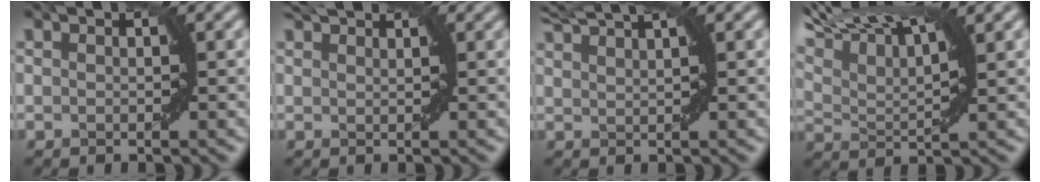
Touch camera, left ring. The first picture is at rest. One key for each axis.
{"total": 2.3, "fx": 2.0, "fy": 0.4, "fz": 1.0, "tx": -0.007, "ty": 0.006, "tz": 0.036}
{"total": 4.3, "fx": 3.6, "fy": 0.7, "fz": 2.2, "tx": -0.032, "ty": 0.015, "tz": 0.045}
{"total": 9.5, "fx": 7.2, "fy": 2.2, "fz": 5.9, "tx": -0.110, "ty": 0.032, "tz": 0.104}